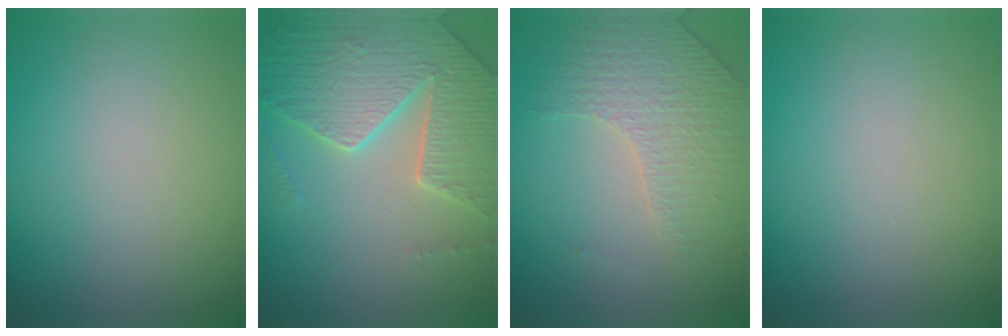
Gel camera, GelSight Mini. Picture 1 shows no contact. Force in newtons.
{"total": 5.2, "press": 5.0, "slide": 1.4}
{"total": 4.3, "press": 2.9, "slide": 3.2}
{"total": 0.0}